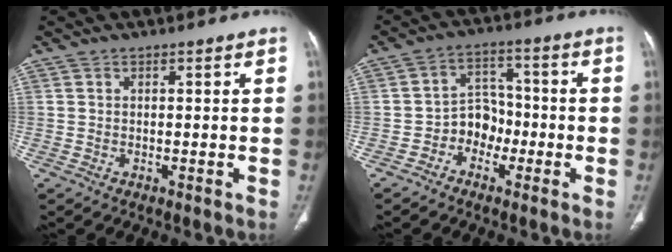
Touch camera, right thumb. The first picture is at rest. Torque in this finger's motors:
{"motor_torque": [0.18, -0.10, 0.53, -0.38, 0.02]}